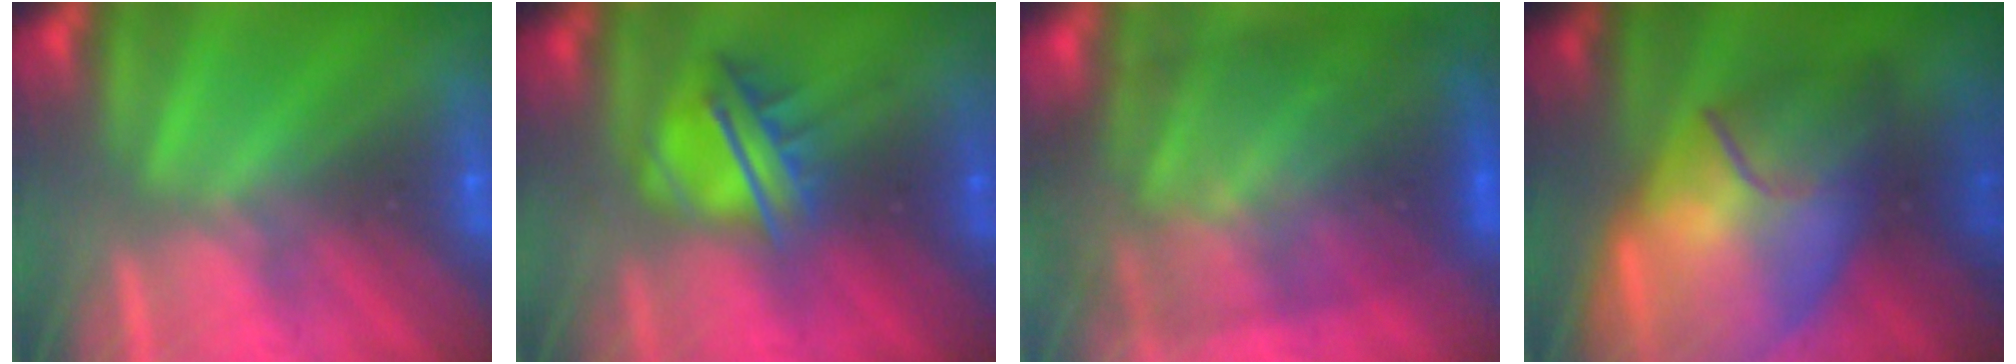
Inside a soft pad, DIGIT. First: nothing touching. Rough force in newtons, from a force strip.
{"total": 5.3}
{"total": 7.9}
{"total": 8.1}